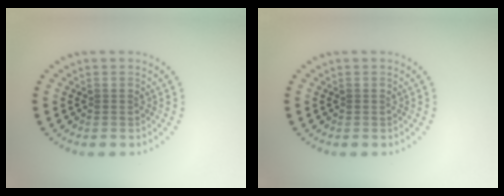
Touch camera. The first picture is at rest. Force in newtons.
{"total": 0.0}